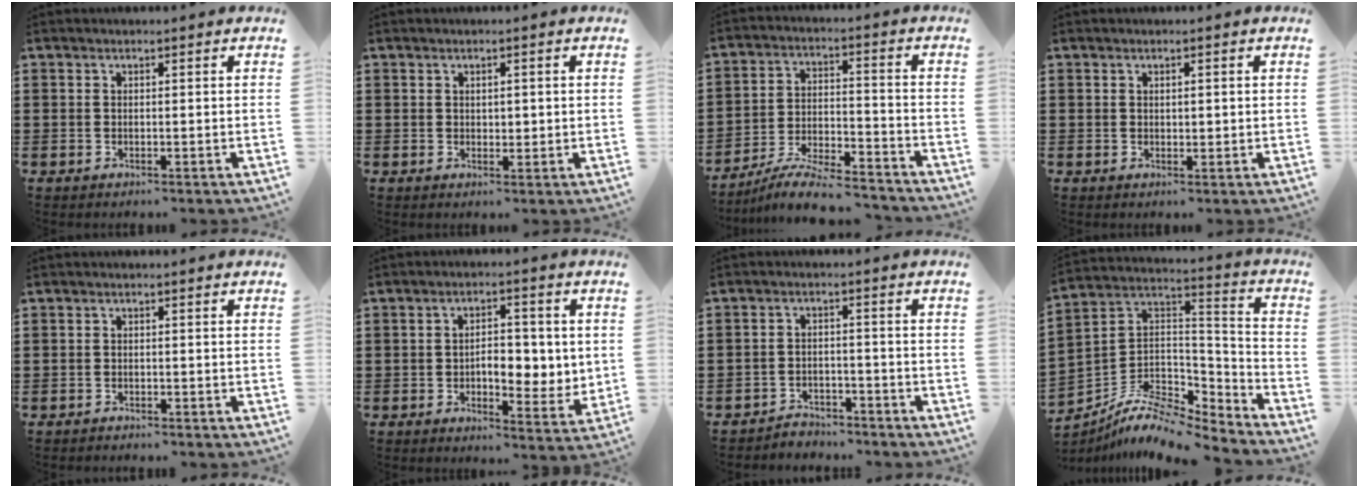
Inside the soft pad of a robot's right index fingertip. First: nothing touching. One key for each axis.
{"total": 1.2, "fx": 0.3, "fy": 0.7, "fz": 0.9, "tx": -0.017, "ty": 0.007, "tz": 0.004}
{"total": 8.4, "fx": -7.7, "fy": 0.7, "fz": 3.1, "tx": -0.058, "ty": 0.013, "tz": -0.150}
{"total": 0.7, "fx": 0.3, "fy": 0.3, "fz": 0.6, "tx": -0.013, "ty": 0.003, "tz": 0.004}
{"total": 0.9, "fx": -0.9, "fy": 0.2, "fz": -0.1, "tx": -0.001, "ty": 0.003, "tz": -0.020}
{"total": 6.0, "fx": -0.3, "fy": 3.2, "fz": 5.1, "tx": -0.074, "ty": -0.001, "tz": -0.012}
{"total": 3.2, "fx": -3.1, "fy": 0.7, "fz": -0.1, "tx": -0.008, "ty": 0.002, "tz": -0.066}
{"total": 9.1, "fx": -7.5, "fy": 3.5, "fz": 3.8, "tx": -0.072, "ty": 0.009, "tz": -0.145}